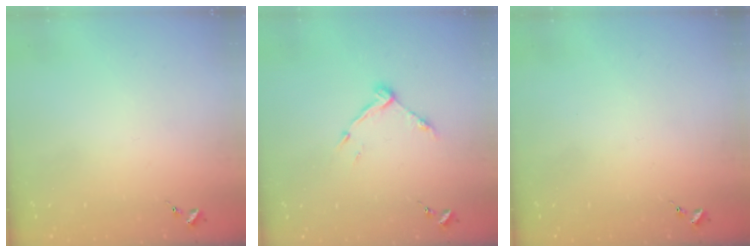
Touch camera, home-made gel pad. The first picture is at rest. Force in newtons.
{"total": 8.7, "press": 8.7, "slide": 0.5}
{"total": 0.0}